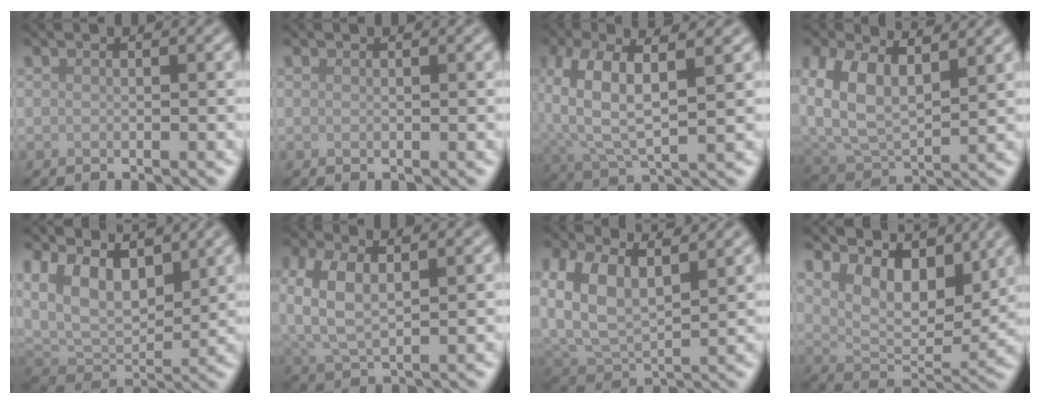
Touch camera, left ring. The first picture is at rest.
{"total": 0.0}
{"total": 7.3, "force": [1.6, 2.9, 6.5], "torque": [-0.140, 0.007, 0.023]}
{"total": 8.1, "force": [3.5, 4.6, 5.7], "torque": [-0.117, 0.006, 0.062]}
{"total": 8.0, "force": [3.8, 4.5, 5.4], "torque": [-0.107, 0.000, 0.067]}
{"total": 4.8, "force": [1.3, 2.4, 4.0], "torque": [-0.089, 0.006, 0.025]}
{"total": 8.0, "force": [3.7, 4.6, 5.5], "torque": [-0.116, 0.007, 0.063]}
{"total": 6.8, "force": [4.0, 3.4, 4.3], "torque": [-0.075, -0.010, 0.061]}